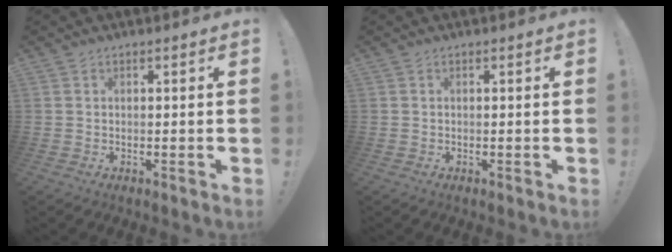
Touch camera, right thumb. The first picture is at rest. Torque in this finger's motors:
{"motor_torque": [0.05, 0.27, -0.08, 0.19, 0.03]}